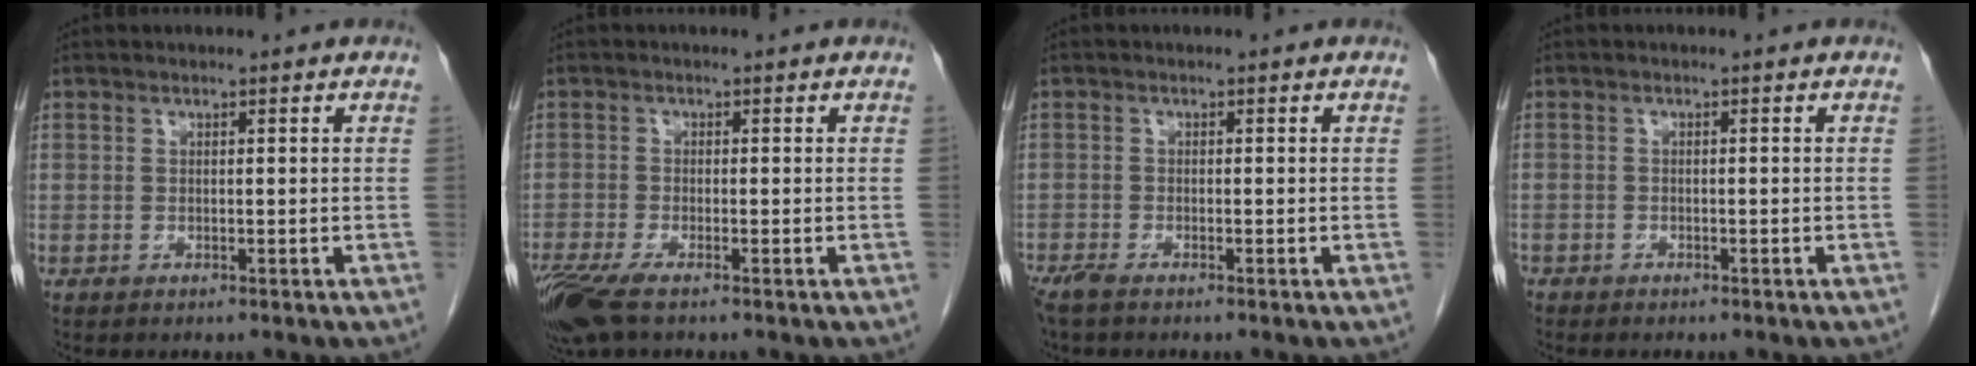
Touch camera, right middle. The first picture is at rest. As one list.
[{"total": 6.2, "force": [-4.2, 1.4, 4.3], "torque": [-0.086, -0.018, -0.079]}, {"total": 2.4, "force": [-1.9, 0.4, 1.4], "torque": [-0.032, -0.008, -0.039]}, {"total": 1.2, "force": [-0.9, 0.7, 0.2], "torque": [-0.005, 0.001, -0.015]}]